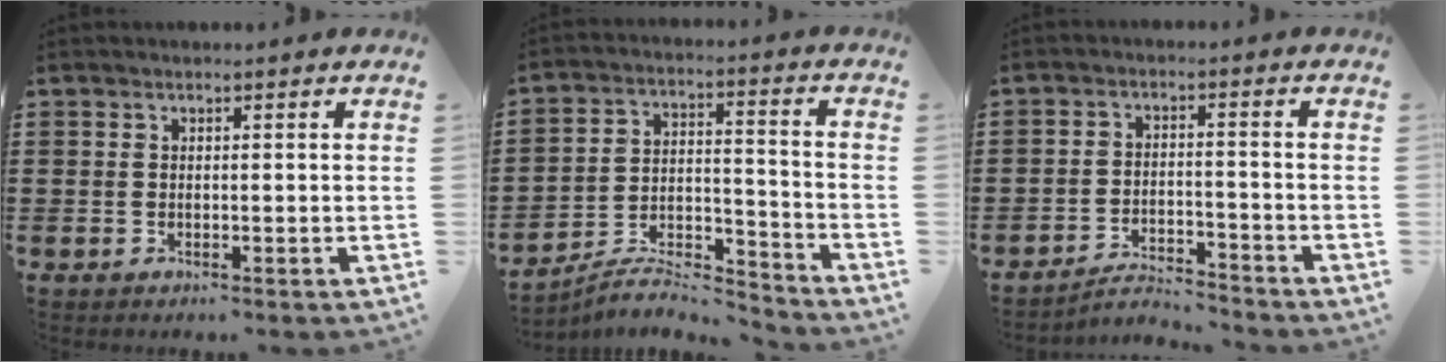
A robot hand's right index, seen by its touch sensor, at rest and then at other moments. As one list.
[{"total": 6.7, "force": [-6.4, 0.8, 1.9], "torque": [-0.037, -0.001, -0.127]}, {"total": 3.7, "force": [-3.7, 0.0, 0.5], "torque": [-0.015, 0.001, -0.077]}]